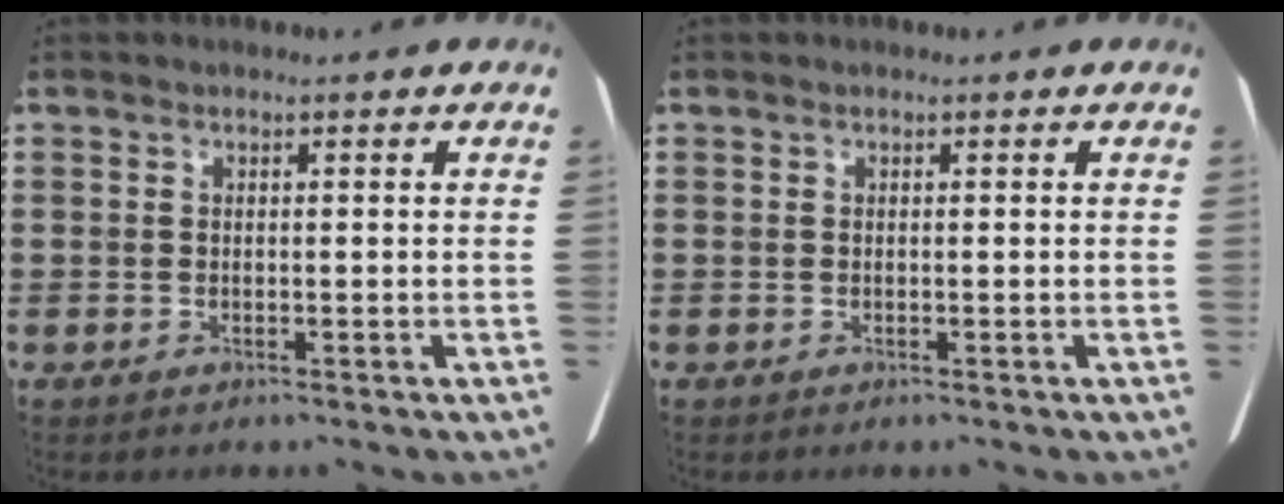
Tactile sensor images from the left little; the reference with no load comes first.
{"total": 0.0}